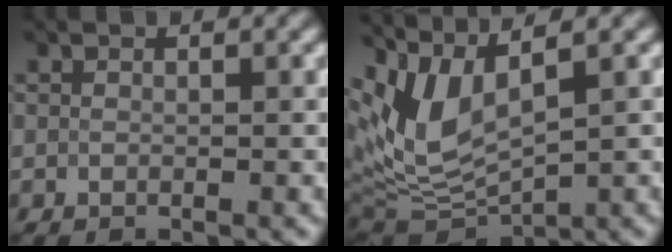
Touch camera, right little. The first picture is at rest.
{"total": 7.2, "force": [3.0, 3.2, 5.7], "torque": [-0.136, -0.001, 0.062]}